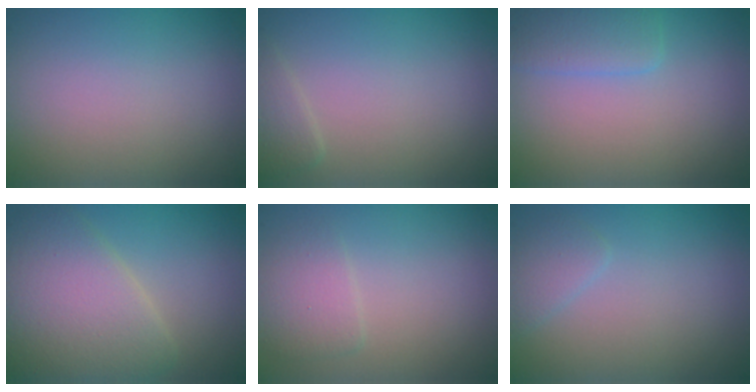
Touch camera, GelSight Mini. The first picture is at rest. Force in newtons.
{"total": 1.4, "press": 1.3, "slide": 0.1}
{"total": 2.3, "press": 2.3, "slide": 0.2}
{"total": 6.8, "press": 6.8, "slide": 0.2}
{"total": 2.0, "press": 2.0, "slide": 0.1}
{"total": 1.4, "press": 1.4, "slide": 0.1}